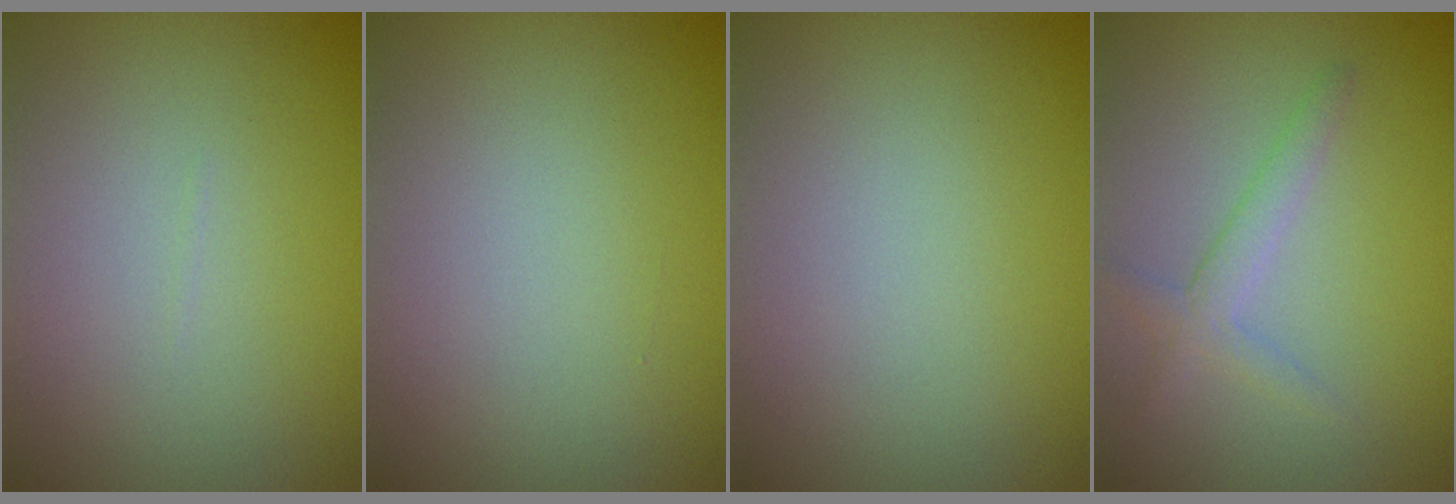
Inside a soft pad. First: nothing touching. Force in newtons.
{"total": 0.0}
{"total": 0.0}
{"total": 2.0, "press": 2.0, "slide": 0.1}